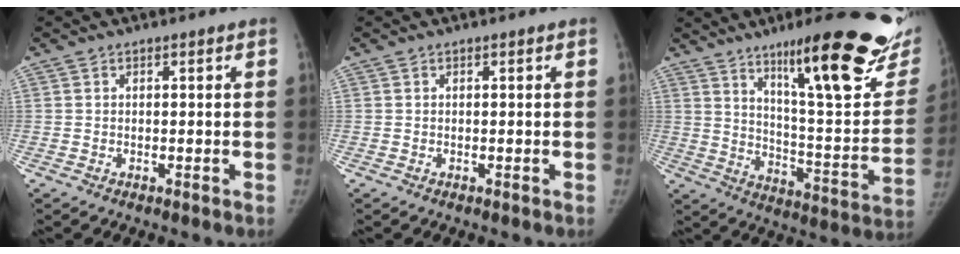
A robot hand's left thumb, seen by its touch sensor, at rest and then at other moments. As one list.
[{"total": 0.0}, {"total": 28.1, "force": [18.0, 5.8, 20.8], "torque": [-0.255, -0.093, 0.268]}]